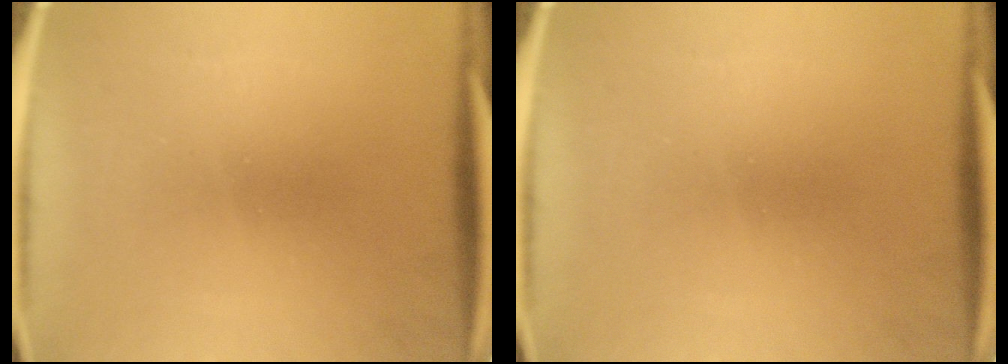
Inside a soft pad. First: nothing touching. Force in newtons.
{"total": 0.0}